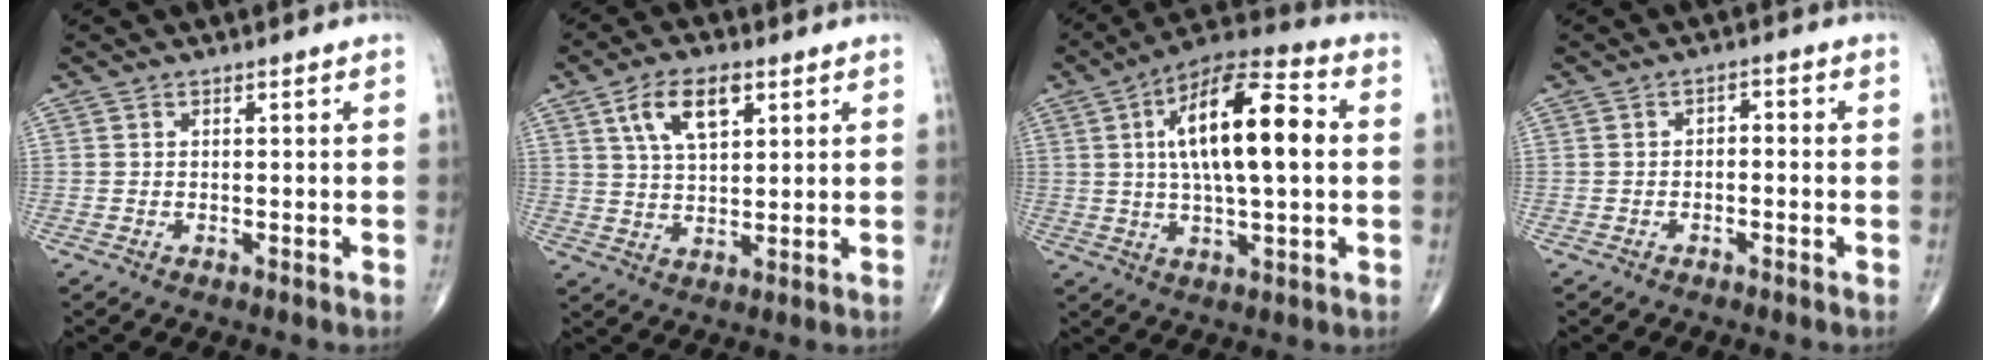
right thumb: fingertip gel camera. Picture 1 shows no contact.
{"total": 9.1, "force": [4.1, 4.4, 6.8], "torque": [-0.113, -0.011, 0.078]}
{"total": 18.1, "force": [2.7, 6.4, 16.7], "torque": [-0.276, 0.022, 0.037]}
{"total": 1.7, "force": [-0.4, 1.1, 1.3], "torque": [-0.011, 0.013, -0.013]}